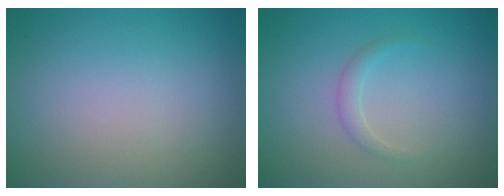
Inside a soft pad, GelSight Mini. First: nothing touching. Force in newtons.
{"total": 1.1, "press": 1.1, "slide": 0.1}